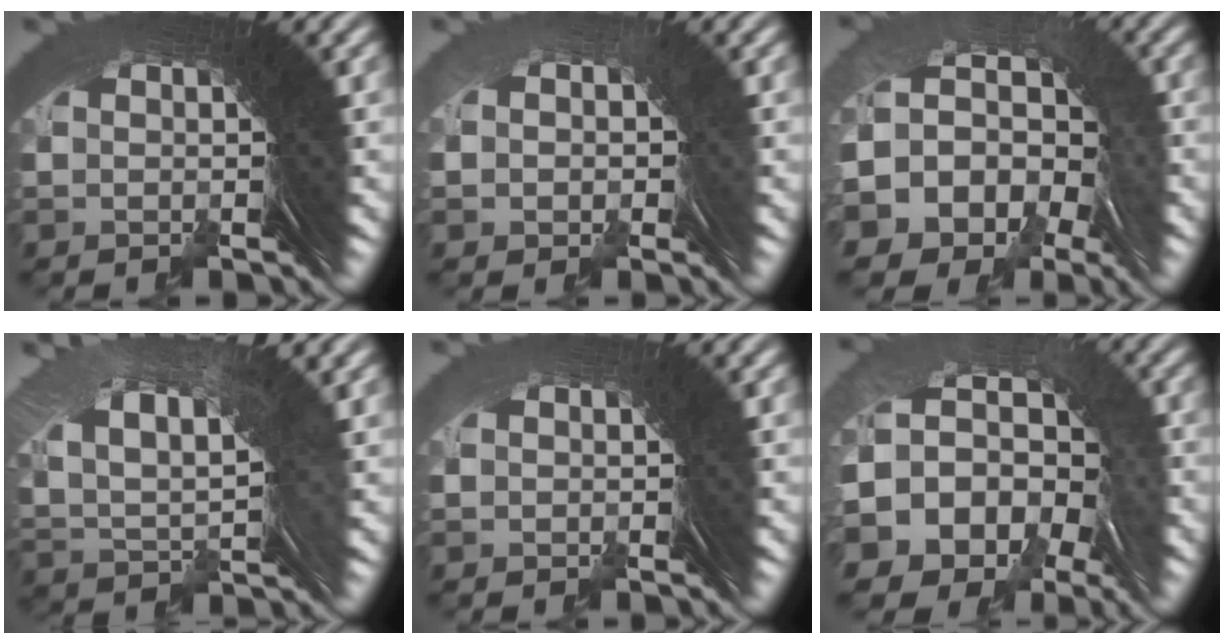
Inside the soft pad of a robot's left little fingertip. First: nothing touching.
{"total": 0.7, "force": [-0.5, 0.6, 0.0], "torque": [0.001, 0.008, -0.011]}
{"total": 12.1, "force": [-1.4, 9.6, 7.3], "torque": [-0.168, -0.033, -0.019]}
{"total": 6.9, "force": [2.4, 3.7, 5.3], "torque": [-0.095, 0.006, 0.039]}
{"total": 0.9, "force": [-0.7, -0.4, -0.5], "torque": [0.017, 0.005, -0.010]}
{"total": 13.5, "force": [-1.7, 10.5, 8.4], "torque": [-0.181, -0.036, -0.024]}